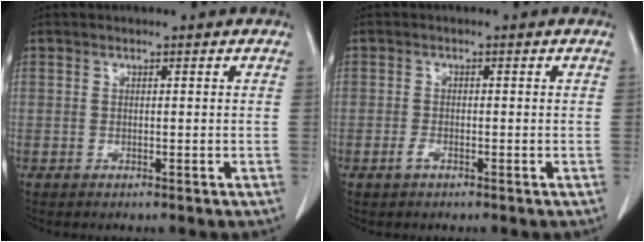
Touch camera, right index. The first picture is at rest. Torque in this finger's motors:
{"motor_torque": [0.04, 0.04, 0.00, 0.03]}